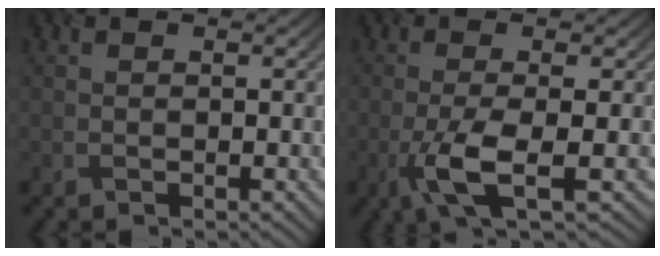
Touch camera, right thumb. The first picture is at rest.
{"total": 5.7, "force": [-1.9, 1.2, 5.3], "torque": [-0.104, 0.002, -0.044]}